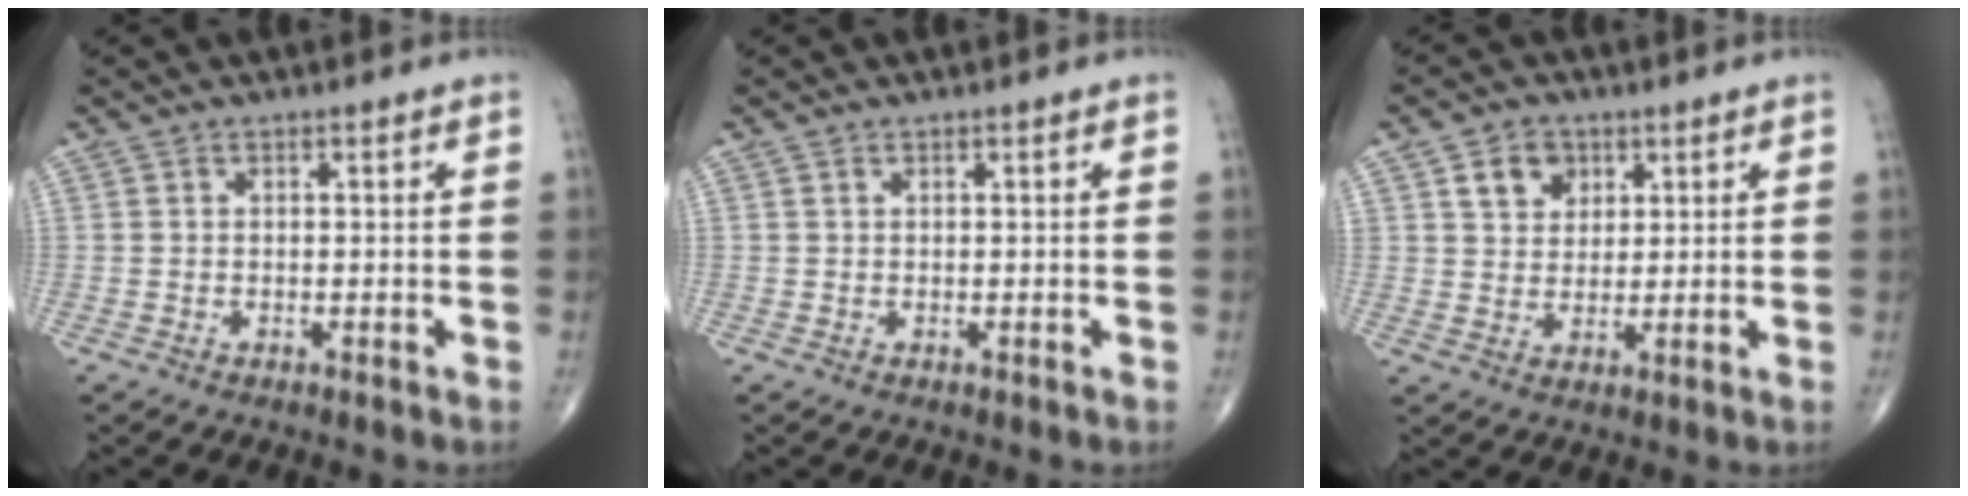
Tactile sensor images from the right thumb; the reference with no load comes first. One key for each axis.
{"total": 0.0}
{"total": 6.1, "fx": 2.8, "fy": 4.8, "fz": 2.5, "tx": -0.016, "ty": -0.011, "tz": 0.047}